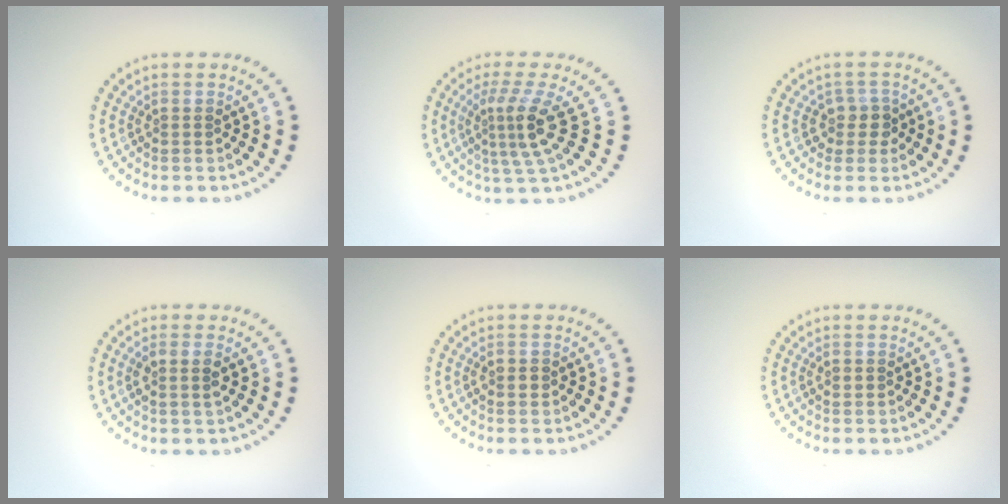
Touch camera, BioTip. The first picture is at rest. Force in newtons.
{"total": 3.8, "press": 2.6, "slide": 2.9}
{"total": 1.9, "press": 1.6, "slide": 1.1}
{"total": 2.0, "press": 1.8, "slide": 0.9}
{"total": 1.5, "press": 1.5, "slide": 0.2}
{"total": 0.9, "press": 0.9, "slide": 0.1}